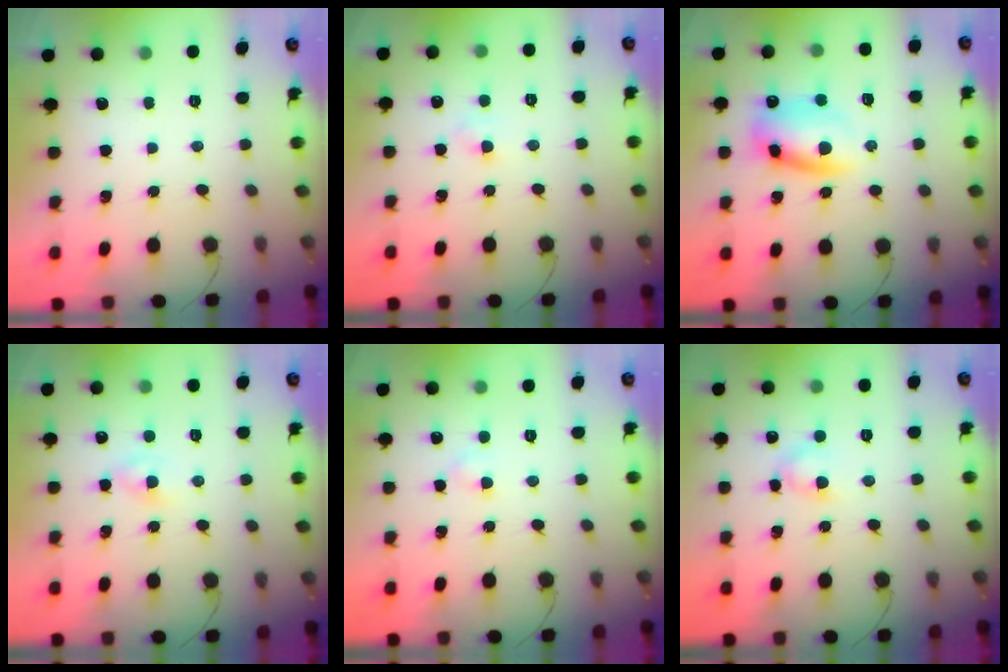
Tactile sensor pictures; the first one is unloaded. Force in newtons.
{"total": 2.8, "press": 2.6, "slide": 0.9}
{"total": 12.5, "press": 12.4, "slide": 2.0}
{"total": 2.0, "press": 1.9, "slide": 0.7}
{"total": 2.4, "press": 2.2, "slide": 1.0}
{"total": 3.5, "press": 3.3, "slide": 1.2}